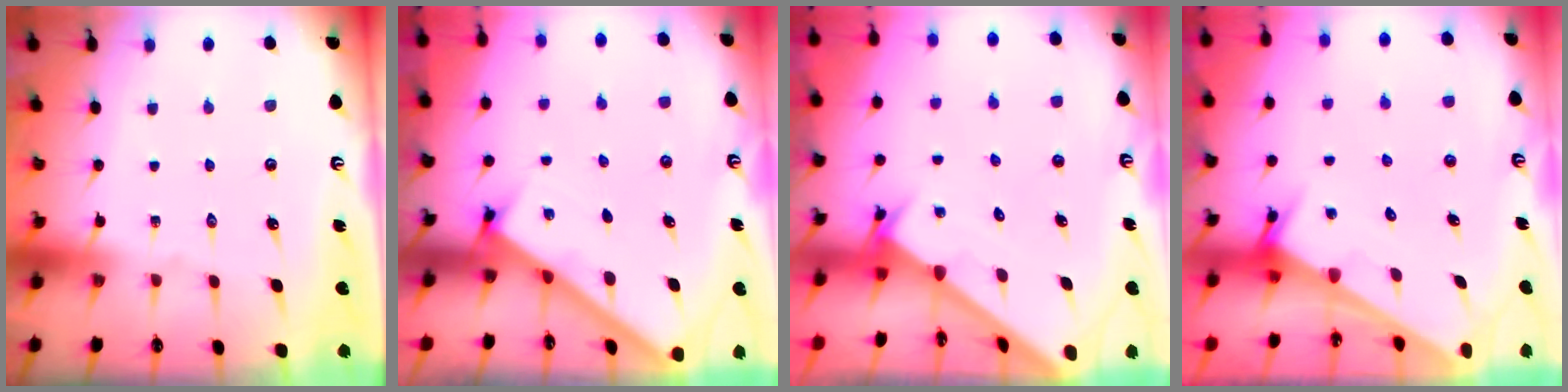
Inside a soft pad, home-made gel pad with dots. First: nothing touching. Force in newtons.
{"total": 2.8, "press": 2.8, "slide": 0.3}
{"total": 2.6, "press": 2.6, "slide": 0.2}
{"total": 2.6, "press": 2.6, "slide": 0.1}